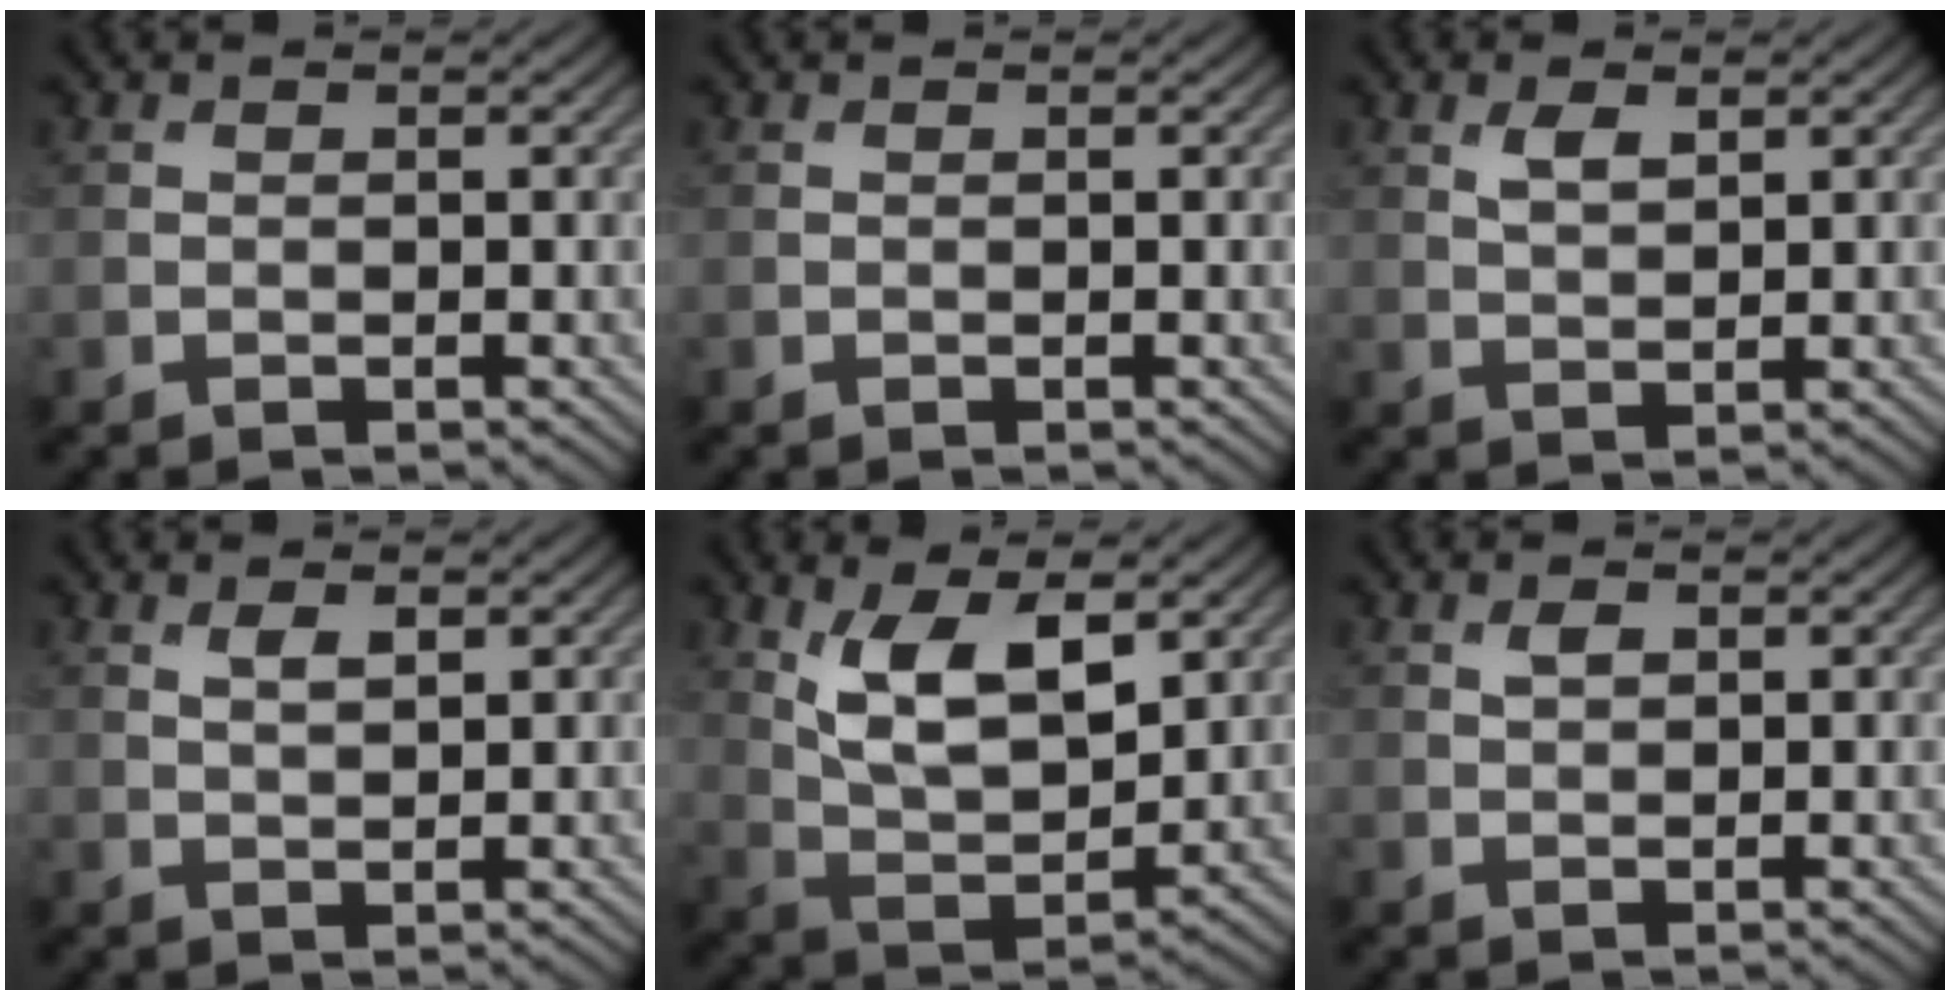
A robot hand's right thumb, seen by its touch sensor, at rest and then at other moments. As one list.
[{"total": 0.0}, {"total": 2.3, "force": [1.1, 1.0, 1.7], "torque": [-0.037, -0.001, 0.025]}, {"total": 2.0, "force": [1.0, 0.7, 1.6], "torque": [-0.032, -0.002, 0.021]}, {"total": 9.6, "force": [4.0, 4.4, 7.5], "torque": [-0.151, -0.005, 0.082]}, {"total": 1.2, "force": [0.6, 0.7, 0.9], "torque": [-0.019, 0.000, 0.011]}]